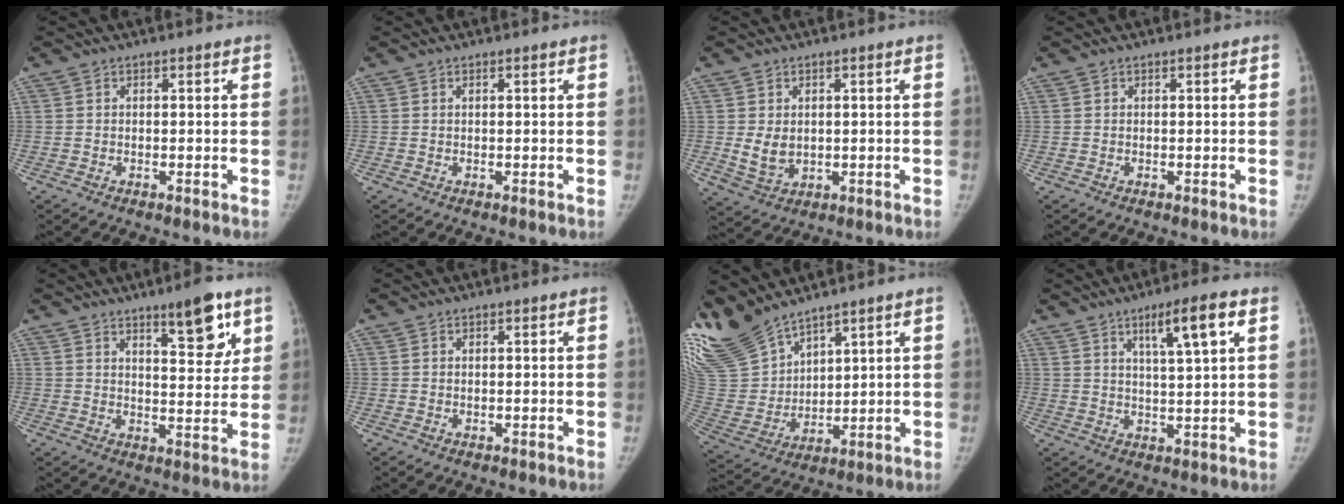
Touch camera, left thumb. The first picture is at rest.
{"total": 0.0}
{"total": 4.6, "force": [0.3, 3.7, 2.8], "torque": [-0.036, -0.013, 0.021]}
{"total": 0.0}
{"total": 10.2, "force": [6.1, 3.1, 7.5], "torque": [-0.085, -0.036, 0.091]}
{"total": 0.0}
{"total": 17.8, "force": [15.0, 6.1, 7.4], "torque": [-0.149, -0.060, 0.325]}
{"total": 8.3, "force": [4.1, 0.8, 7.2], "torque": [-0.118, -0.015, 0.068]}